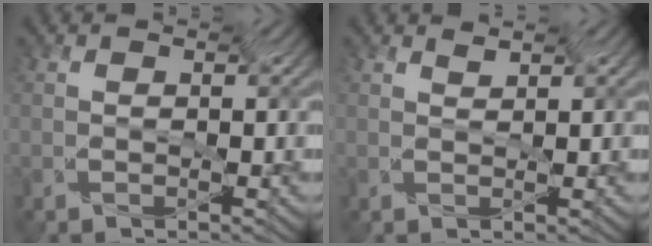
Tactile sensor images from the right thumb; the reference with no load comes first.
{"total": 1.3, "force": [1.1, -0.6, -0.3], "torque": [0.003, -0.004, 0.020]}